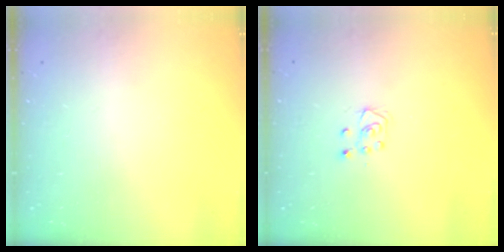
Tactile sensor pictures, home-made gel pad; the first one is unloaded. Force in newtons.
{"total": 4.8, "press": 4.8, "slide": 0.5}